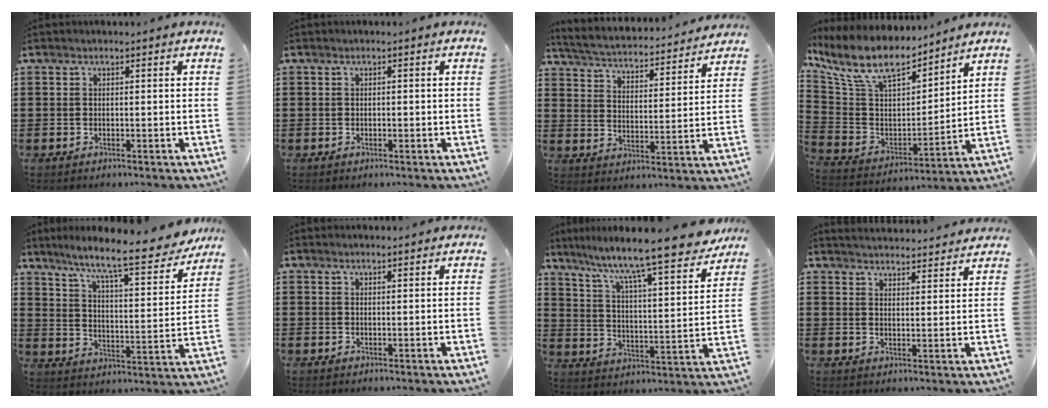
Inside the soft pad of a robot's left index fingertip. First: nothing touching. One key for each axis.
{"total": 0.6, "fx": -0.2, "fy": 0.3, "fz": 0.4, "tx": -0.010, "ty": 0.000, "tz": -0.003}
{"total": 3.5, "fx": 3.5, "fy": -0.1, "fz": 0.5, "tx": -0.033, "ty": -0.031, "tz": 0.052}
{"total": 10.7, "fx": 8.3, "fy": 3.5, "fz": 5.8, "tx": -0.148, "ty": -0.045, "tz": 0.147}
{"total": 10.9, "fx": 9.3, "fy": 0.2, "fz": 5.6, "tx": -0.128, "ty": -0.062, "tz": 0.149}
{"total": 0.8, "fx": 0.8, "fy": 0.0, "fz": 0.3, "tx": -0.006, "ty": 0.000, "tz": 0.015}
{"total": 9.9, "fx": 8.5, "fy": -0.3, "fz": 4.9, "tx": -0.113, "ty": -0.073, "tz": 0.134}
{"total": 3.5, "fx": 3.5, "fy": -0.3, "fz": 0.2, "tx": -0.013, "ty": -0.018, "tz": 0.063}